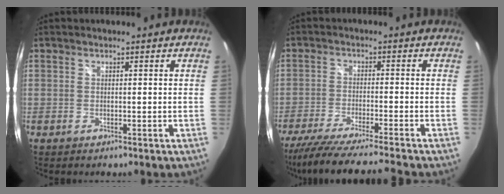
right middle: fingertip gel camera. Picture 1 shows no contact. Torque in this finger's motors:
{"motor_torque": [0.23, -0.23, 0.10, 0.08]}